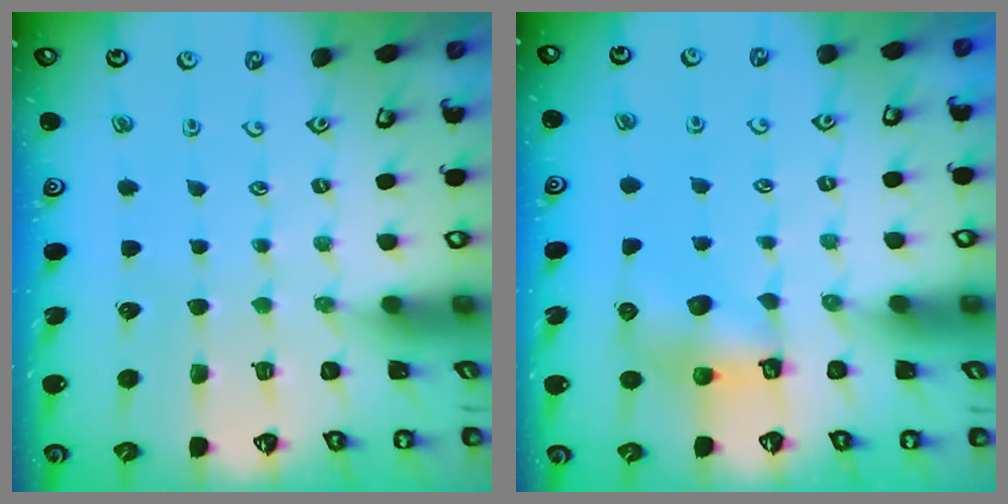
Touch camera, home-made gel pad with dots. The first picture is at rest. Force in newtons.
{"total": 6.7, "press": 6.7, "slide": 0.3}